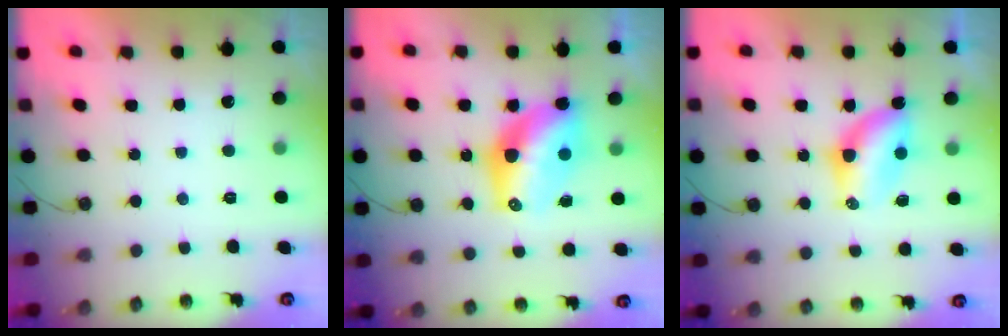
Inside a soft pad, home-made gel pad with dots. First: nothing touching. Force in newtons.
{"total": 10.6, "press": 10.6, "slide": 0.7}
{"total": 6.3, "press": 6.3, "slide": 0.3}